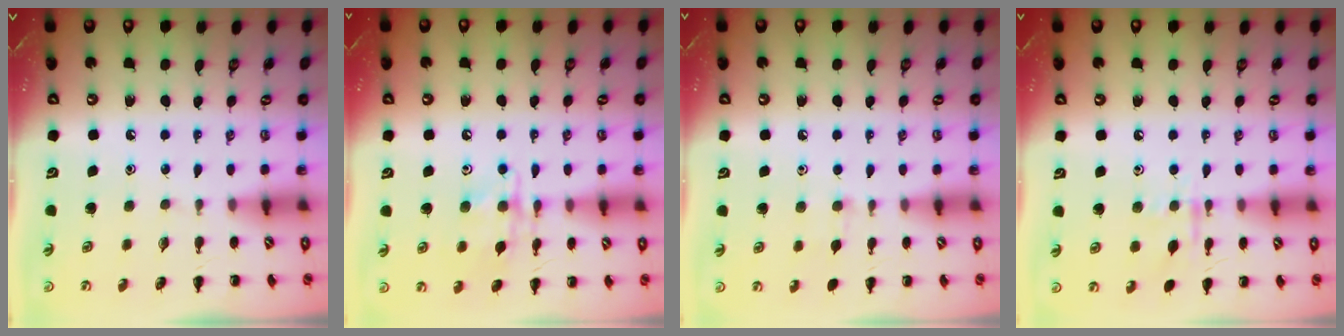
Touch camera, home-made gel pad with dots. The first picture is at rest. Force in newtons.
{"total": 10.9, "press": 10.8, "slide": 1.5}
{"total": 5.8, "press": 5.5, "slide": 2.0}
{"total": 7.7, "press": 7.6, "slide": 0.8}